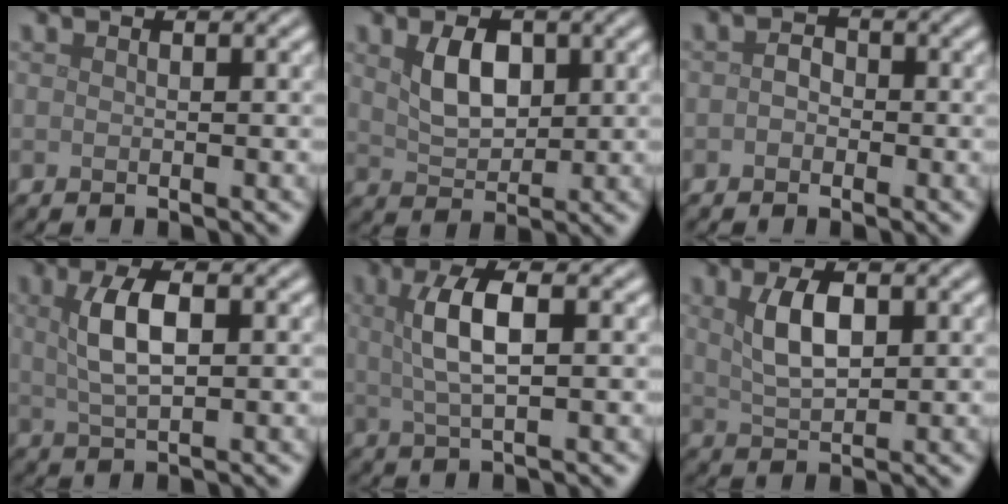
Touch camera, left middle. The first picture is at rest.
{"total": 3.6, "force": [1.2, 2.2, 2.6], "torque": [-0.056, 0.000, 0.025]}
{"total": 1.3, "force": [-0.4, 1.1, 0.6], "torque": [-0.010, 0.000, -0.013]}
{"total": 4.3, "force": [1.0, 1.6, 3.9], "torque": [-0.082, 0.006, 0.018]}
{"total": 4.5, "force": [1.0, 1.4, 4.2], "torque": [-0.085, 0.007, 0.017]}
{"total": 3.9, "force": [1.2, 1.8, 3.3], "torque": [-0.069, 0.004, 0.024]}